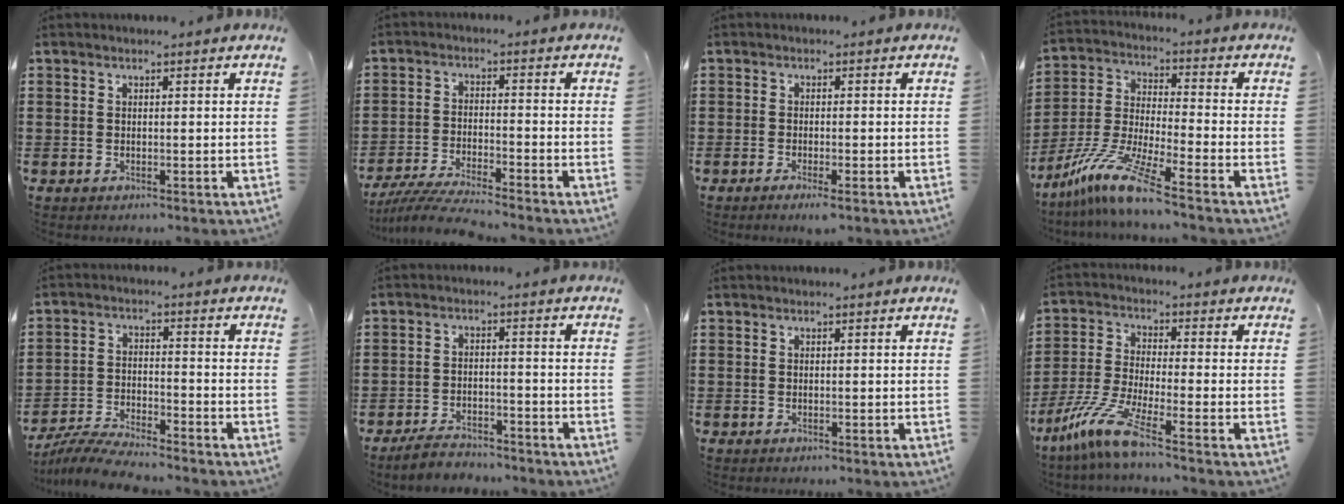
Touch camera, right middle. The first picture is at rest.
{"total": 5.4, "force": [-5.1, -0.2, 1.8], "torque": [-0.048, -0.017, -0.103]}
{"total": 1.5, "force": [-1.0, 0.0, 1.0], "torque": [-0.019, -0.003, -0.018]}
{"total": 10.3, "force": [-7.9, -0.1, 6.6], "torque": [-0.148, -0.009, -0.163]}
{"total": 6.1, "force": [-5.9, 0.3, 1.7], "torque": [-0.038, -0.003, -0.115]}
{"total": 3.8, "force": [-3.7, 0.6, 0.8], "torque": [-0.015, 0.007, -0.075]}
{"total": 0.0}
{"total": 7.9, "force": [-5.4, 0.4, 5.7], "torque": [-0.133, -0.019, -0.111]}